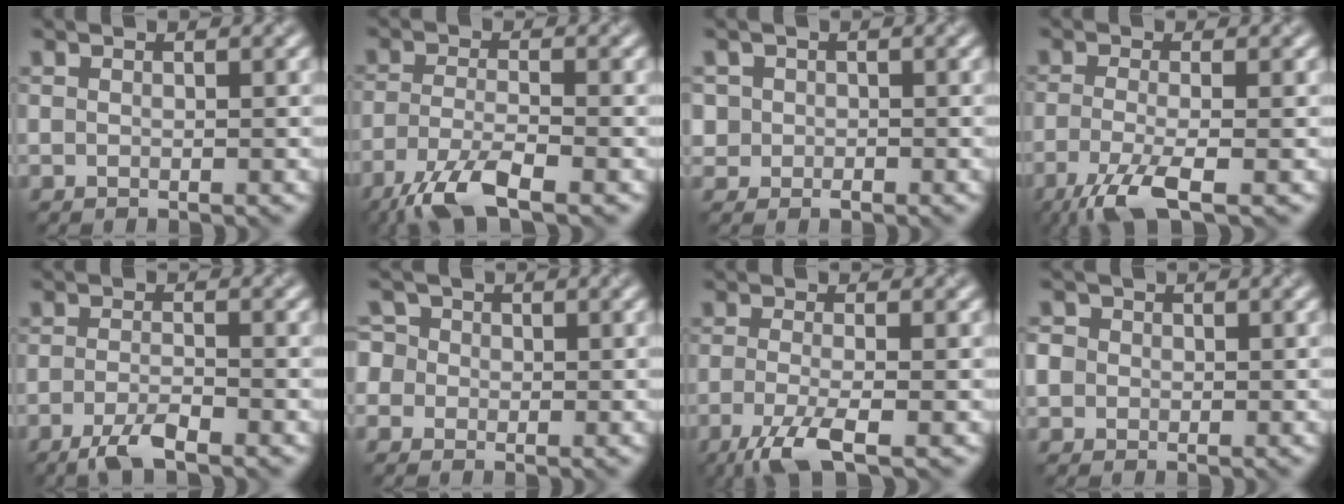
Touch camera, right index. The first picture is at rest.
{"total": 5.9, "force": [-4.3, 1.3, 3.9], "torque": [-0.090, -0.003, -0.086]}
{"total": 1.3, "force": [-0.1, 1.3, -0.1], "torque": [0.006, 0.002, -0.005]}
{"total": 4.9, "force": [-2.8, 1.0, 3.8], "torque": [-0.081, -0.001, -0.065]}
{"total": 2.9, "force": [-2.2, 0.4, 1.9], "torque": [-0.048, 0.002, -0.049]}
{"total": 3.3, "force": [-0.4, 3.1, 1.1], "torque": [-0.028, 0.027, -0.033]}
{"total": 4.3, "force": [-2.5, 0.9, 3.4], "torque": [-0.073, -0.001, -0.058]}
{"total": 2.2, "force": [0.2, 2.1, 0.3], "torque": [0.000, 0.012, -0.011]}